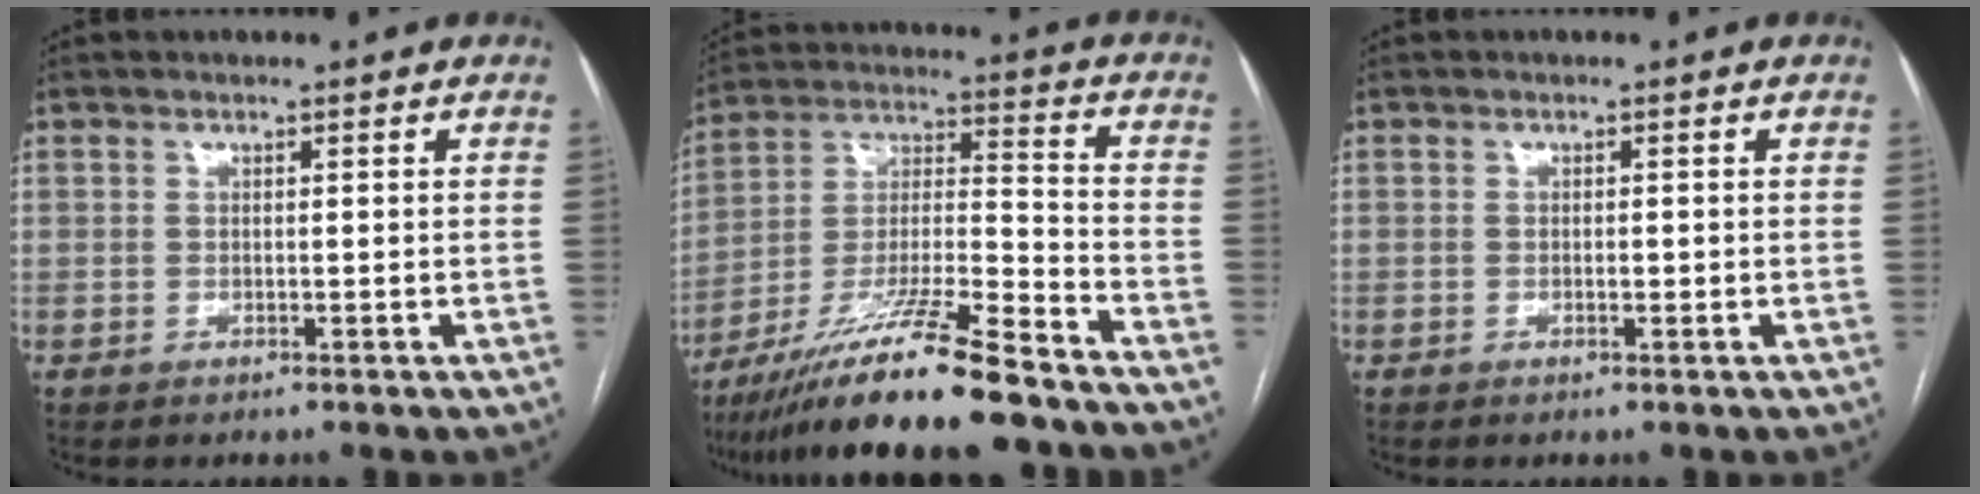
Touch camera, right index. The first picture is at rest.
{"total": 18.7, "force": [-14.5, 0.8, 11.8], "torque": [-0.233, -0.025, -0.260]}
{"total": 0.8, "force": [-0.1, 0.4, 0.7], "torque": [-0.012, 0.000, -0.002]}